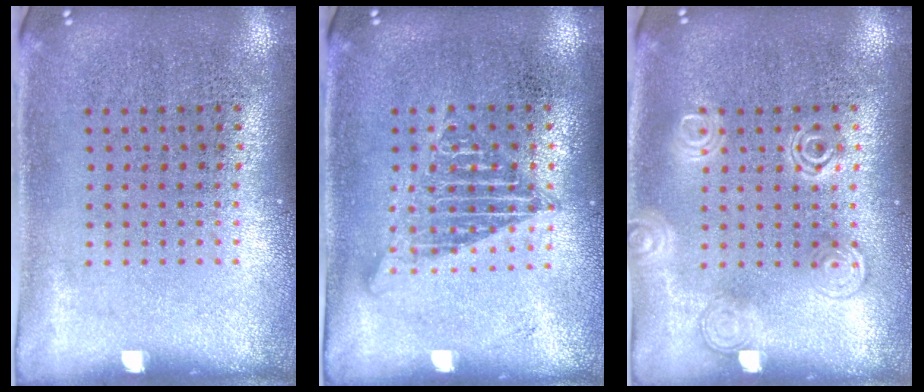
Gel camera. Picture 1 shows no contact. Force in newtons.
{"total": 1.2, "press": 1.1, "slide": 0.3}
{"total": 2.3, "press": 2.2, "slide": 0.3}